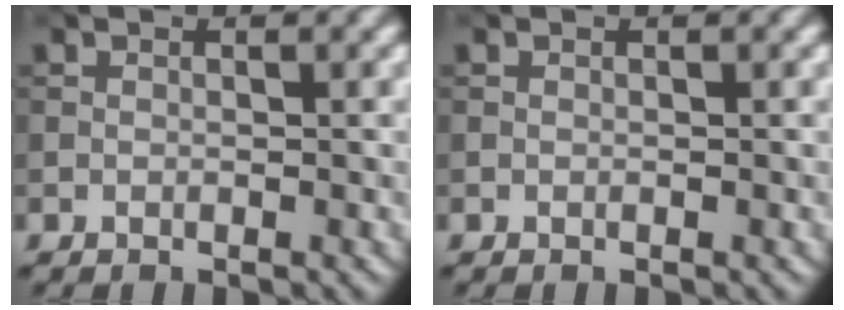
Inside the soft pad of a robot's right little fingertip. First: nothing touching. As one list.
[{"total": 0.0}]